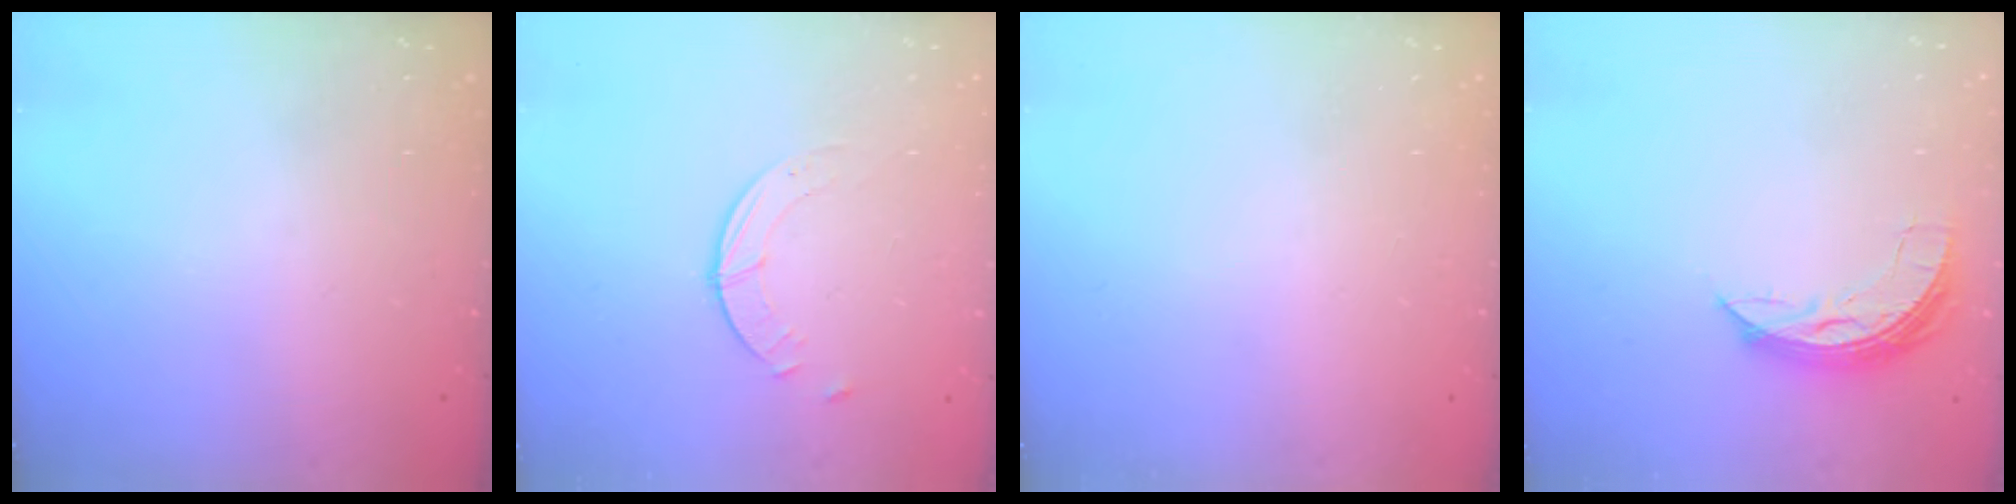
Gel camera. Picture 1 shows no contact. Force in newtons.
{"total": 2.5, "press": 2.5, "slide": 0.3}
{"total": 0.0}
{"total": 6.8, "press": 6.8, "slide": 0.4}